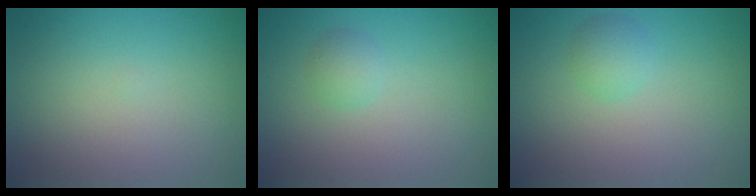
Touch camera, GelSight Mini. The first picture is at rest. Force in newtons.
{"total": 1.3, "press": 1.3, "slide": 0.1}
{"total": 1.7, "press": 1.7, "slide": 0.0}